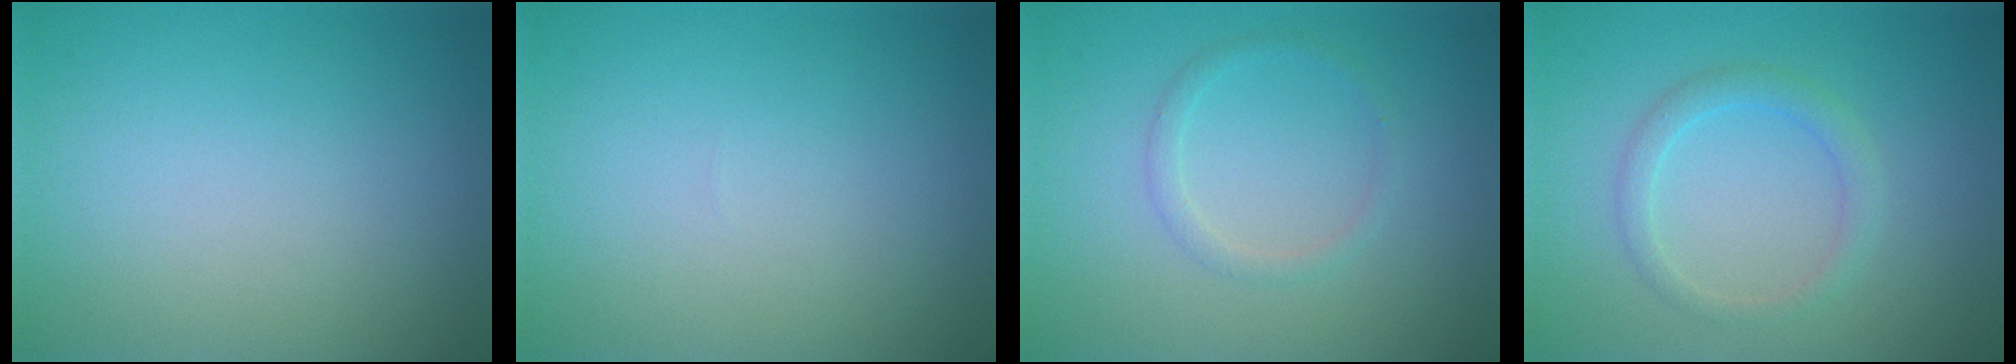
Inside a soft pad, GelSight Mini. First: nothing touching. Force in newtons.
{"total": 0.0}
{"total": 1.2, "press": 1.2, "slide": 0.0}
{"total": 1.8, "press": 1.8, "slide": 0.0}